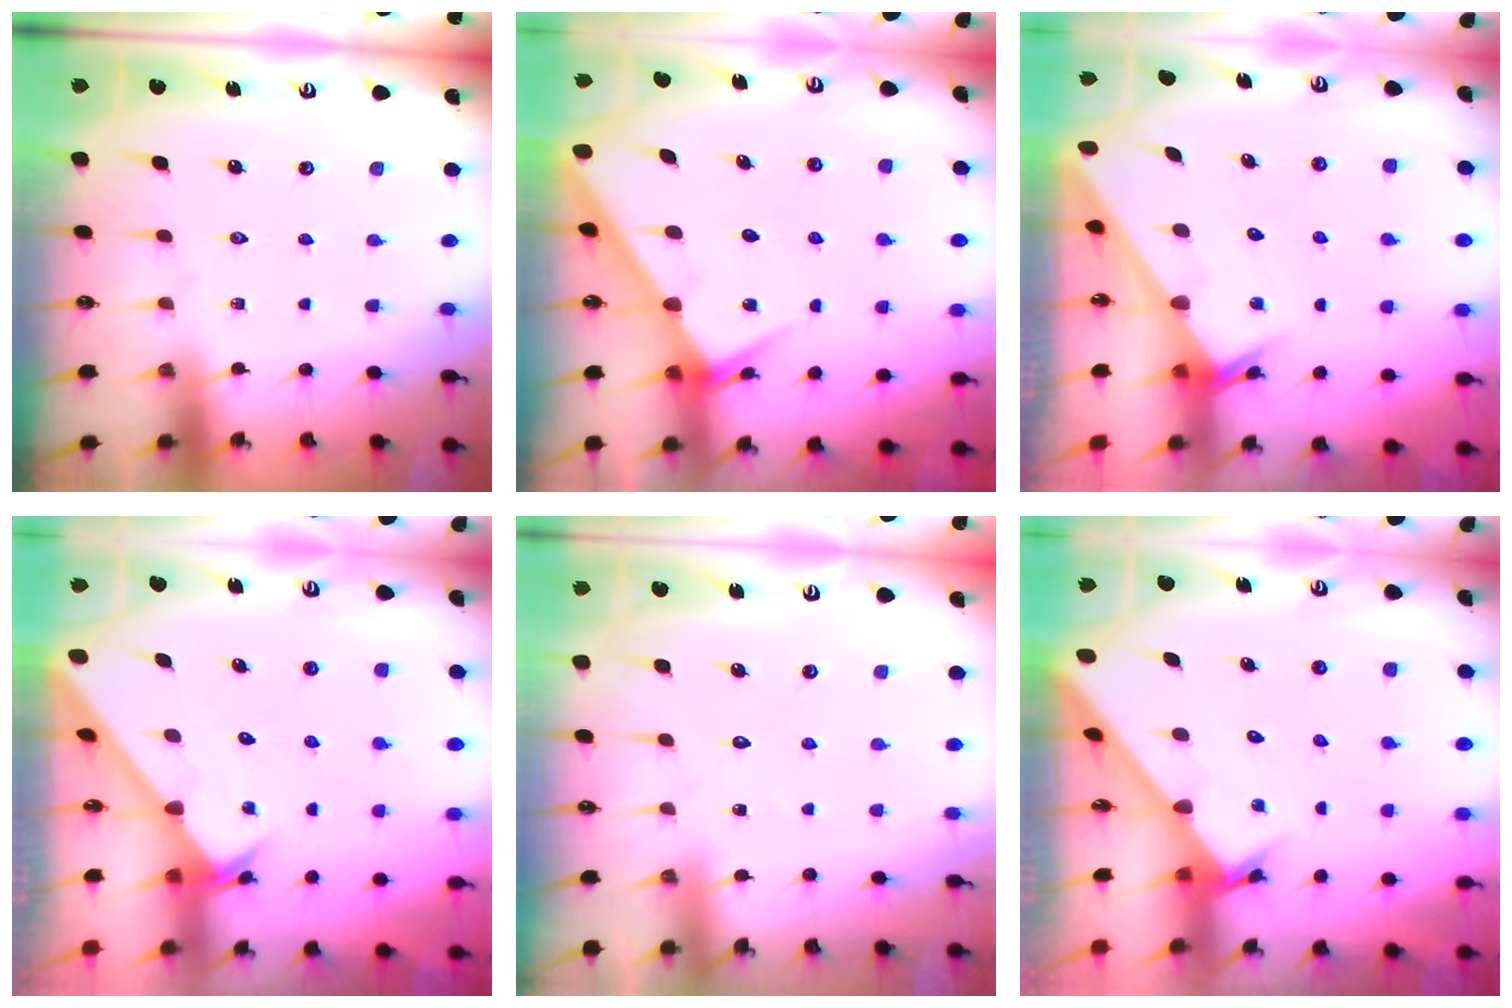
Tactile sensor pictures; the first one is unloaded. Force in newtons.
{"total": 4.5, "press": 4.5, "slide": 0.4}
{"total": 2.2, "press": 2.2, "slide": 0.1}
{"total": 2.9, "press": 2.9, "slide": 0.1}
{"total": 4.2, "press": 4.2, "slide": 0.5}
{"total": 2.6, "press": 2.6, "slide": 0.3}